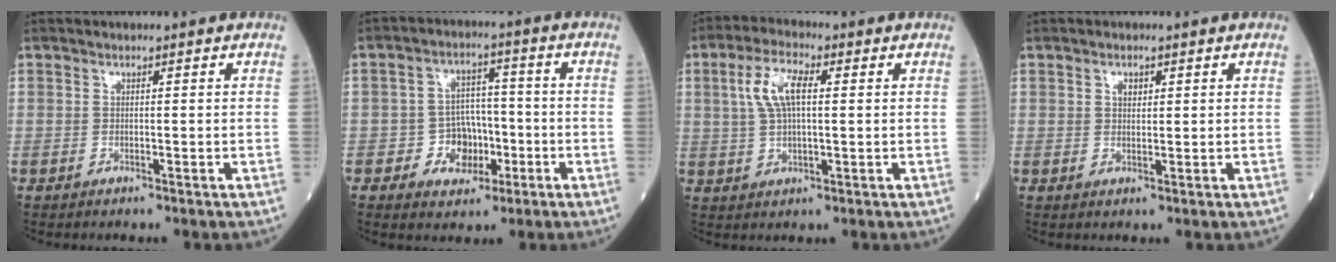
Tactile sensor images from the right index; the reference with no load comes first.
{"total": 5.9, "force": [-2.1, 5.0, 2.5], "torque": [-0.038, 0.018, -0.029]}
{"total": 7.0, "force": [1.8, 2.3, 6.4], "torque": [-0.138, 0.014, 0.037]}
{"total": 1.6, "force": [0.7, 1.0, 1.0], "torque": [-0.015, 0.000, 0.012]}